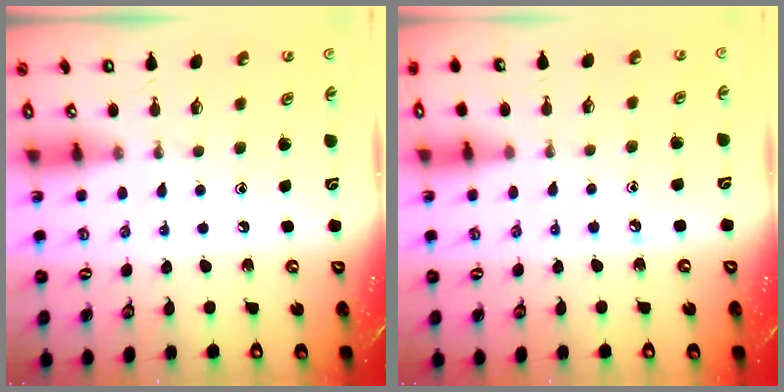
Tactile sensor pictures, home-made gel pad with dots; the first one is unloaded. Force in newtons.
{"total": 4.4, "press": 4.3, "slide": 0.6}